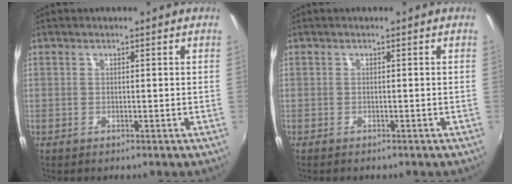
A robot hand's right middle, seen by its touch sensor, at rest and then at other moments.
{"total": 1.1, "force": [-0.9, 0.4, 0.3], "torque": [-0.010, -0.003, -0.015]}